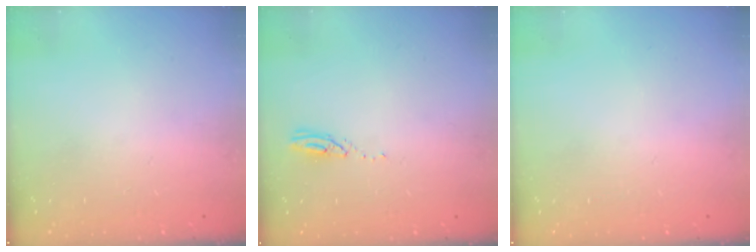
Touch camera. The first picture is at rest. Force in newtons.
{"total": 3.0, "press": 3.0, "slide": 0.1}
{"total": 0.0}